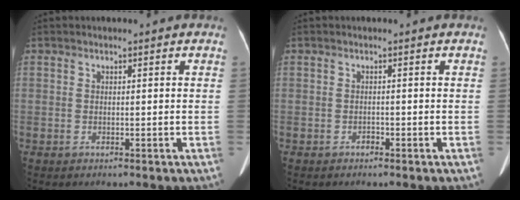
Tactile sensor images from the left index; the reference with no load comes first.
{"total": 0.6, "force": [-0.5, 0.3, 0.2], "torque": [-0.002, 0.000, -0.010]}